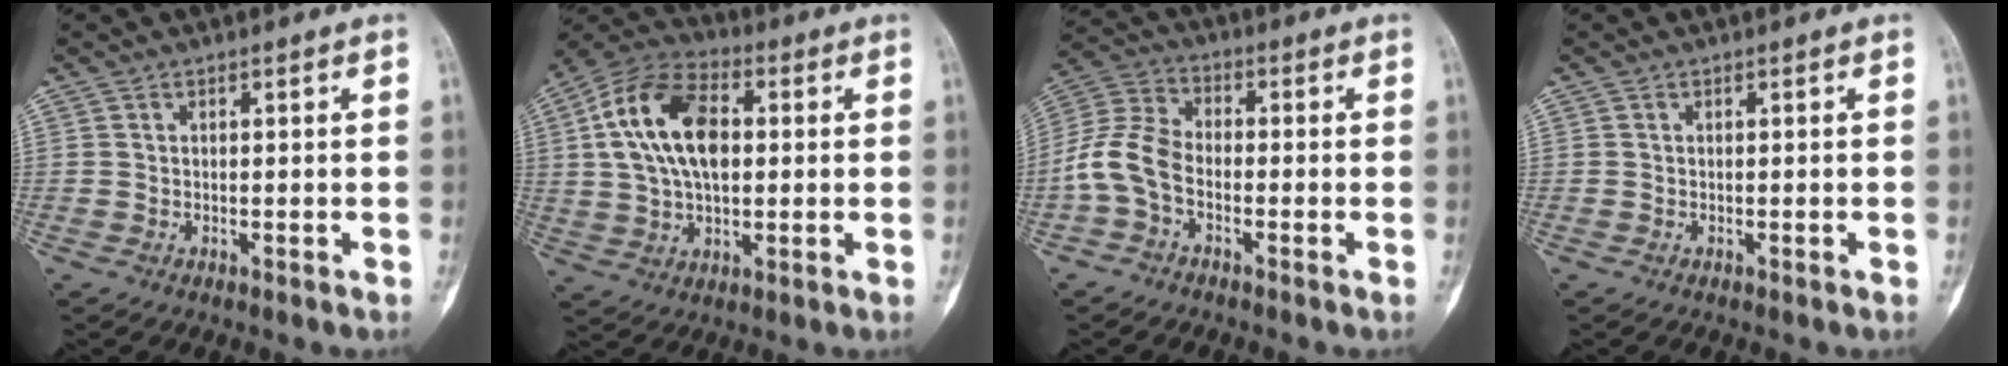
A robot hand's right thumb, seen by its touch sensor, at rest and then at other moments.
{"total": 16.7, "force": [2.6, 9.8, 13.3], "torque": [-0.239, 0.019, 0.043]}
{"total": 8.5, "force": [-2.8, 5.2, 6.1], "torque": [-0.129, 0.027, -0.069]}
{"total": 0.0}